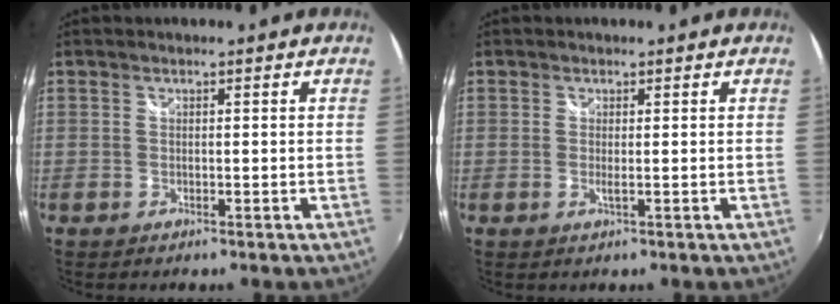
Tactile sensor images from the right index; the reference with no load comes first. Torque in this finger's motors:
{"motor_torque": [0.80, 0.77, 0.28, 0.03]}